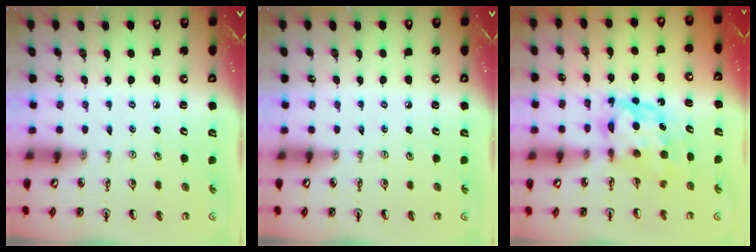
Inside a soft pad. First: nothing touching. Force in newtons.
{"total": 0.0}
{"total": 7.1, "press": 7.1, "slide": 0.9}